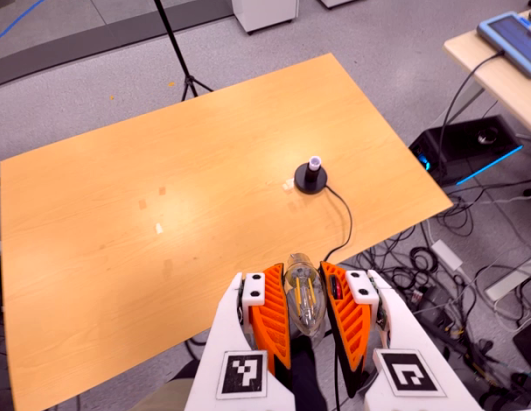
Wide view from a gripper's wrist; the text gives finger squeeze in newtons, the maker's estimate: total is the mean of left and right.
{"total": 18.5, "left": 19.3, "right": 17.7}